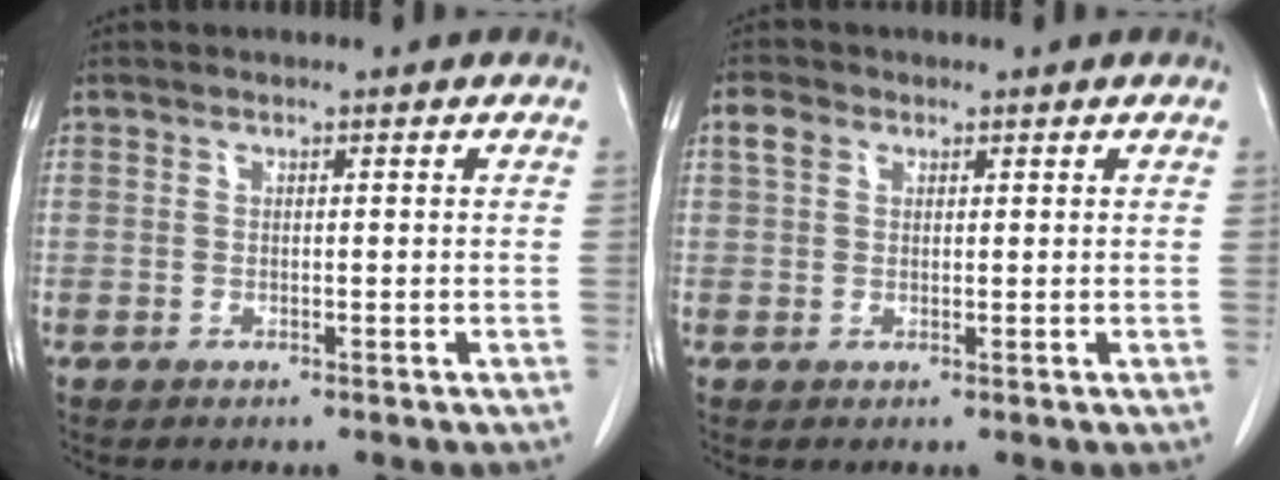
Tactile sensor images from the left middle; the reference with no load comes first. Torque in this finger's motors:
{"motor_torque": [0.25, -0.22, 0.13, 0.03]}